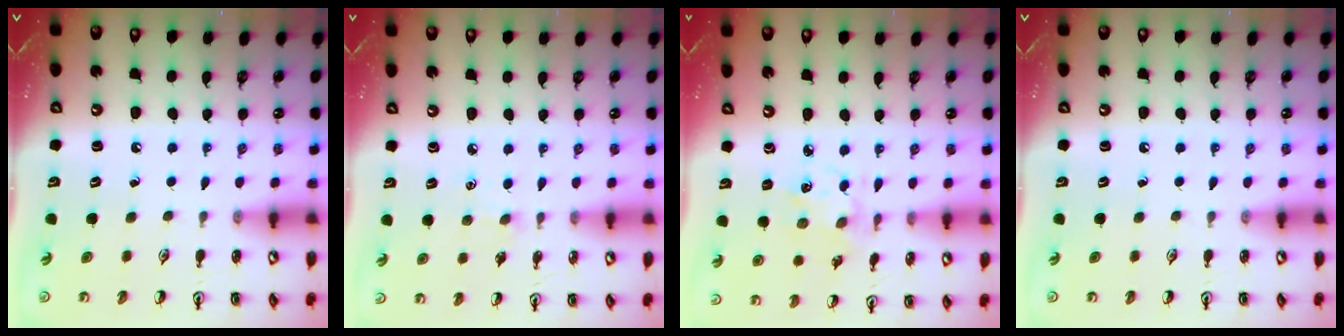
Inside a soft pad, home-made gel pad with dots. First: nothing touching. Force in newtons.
{"total": 2.8, "press": 2.7, "slide": 0.5}
{"total": 2.7, "press": 2.6, "slide": 0.8}
{"total": 0.0}